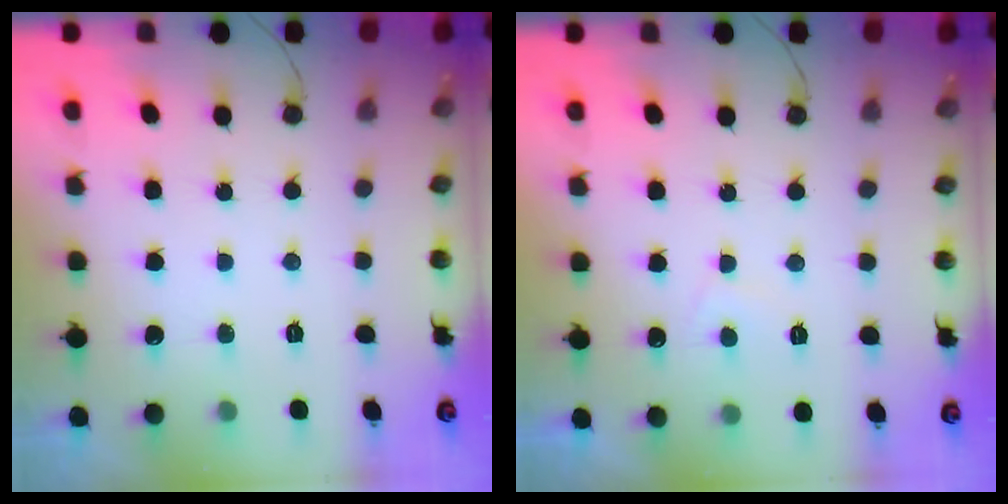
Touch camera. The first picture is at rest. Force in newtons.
{"total": 2.1, "press": 2.0, "slide": 0.5}